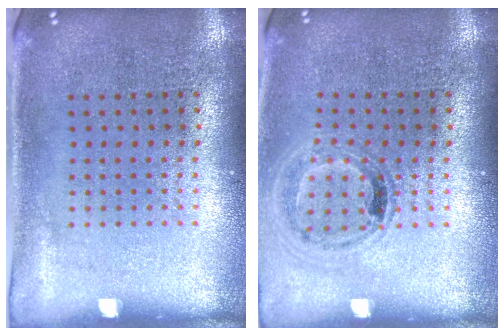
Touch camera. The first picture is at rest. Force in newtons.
{"total": 1.0, "press": 1.0, "slide": 0.1}